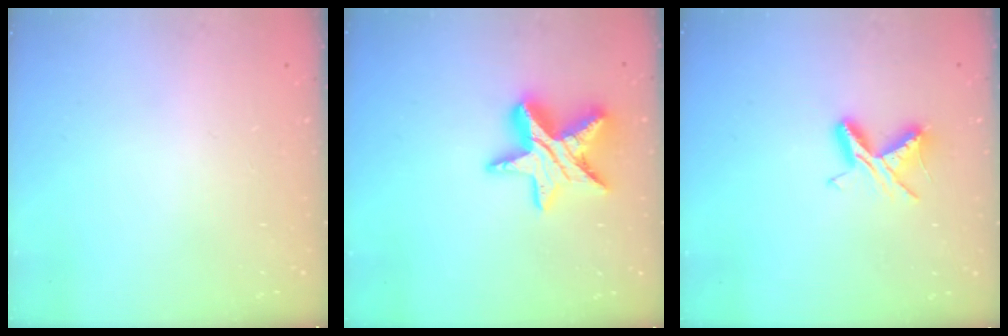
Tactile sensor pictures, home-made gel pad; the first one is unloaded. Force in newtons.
{"total": 13.8, "press": 13.8, "slide": 1.0}
{"total": 7.1, "press": 7.0, "slide": 0.7}